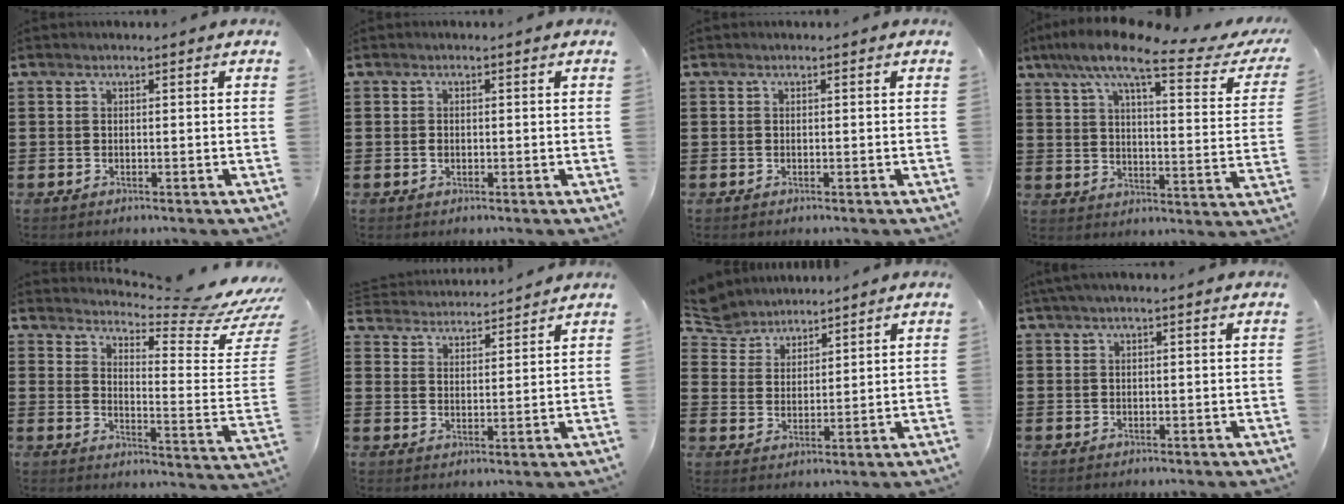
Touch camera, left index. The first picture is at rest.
{"total": 0.7, "force": [0.0, 0.5, 0.5], "torque": [-0.012, 0.001, 0.000]}
{"total": 0.0}
{"total": 11.3, "force": [7.9, 1.7, 8.0], "torque": [-0.157, -0.039, 0.124]}
{"total": 6.8, "force": [6.1, 0.1, 3.0], "torque": [-0.064, -0.065, 0.097]}
{"total": 3.9, "force": [3.9, -0.1, -0.3], "torque": [-0.012, -0.025, 0.067]}
{"total": 5.2, "force": [4.9, 1.8, 0.1], "torque": [-0.028, -0.018, 0.091]}
{"total": 1.2, "force": [0.4, 0.0, 1.1], "torque": [-0.019, 0.000, 0.008]}